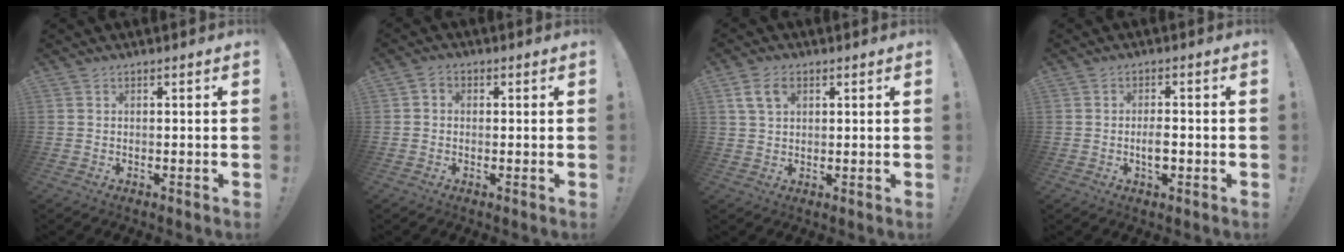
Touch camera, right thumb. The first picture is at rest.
{"total": 2.1, "force": [-0.6, 1.7, 1.1], "torque": [-0.024, 0.009, -0.010]}
{"total": 6.2, "force": [2.5, 4.0, 4.0], "torque": [-0.071, 0.004, 0.051]}
{"total": 4.0, "force": [-1.2, 2.2, 3.1], "torque": [-0.048, 0.001, -0.023]}